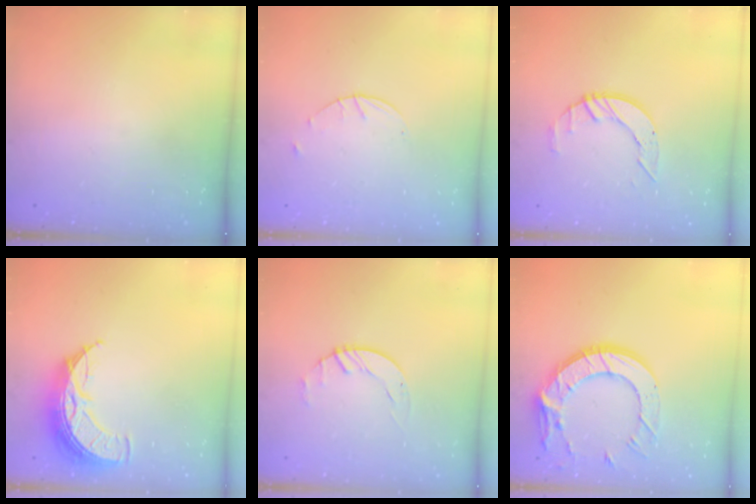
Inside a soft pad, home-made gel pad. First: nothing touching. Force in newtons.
{"total": 1.7, "press": 1.7, "slide": 0.3}
{"total": 5.7, "press": 5.7, "slide": 0.6}
{"total": 10.9, "press": 10.9, "slide": 0.7}
{"total": 1.4, "press": 1.4, "slide": 0.2}
{"total": 17.3, "press": 17.2, "slide": 1.3}